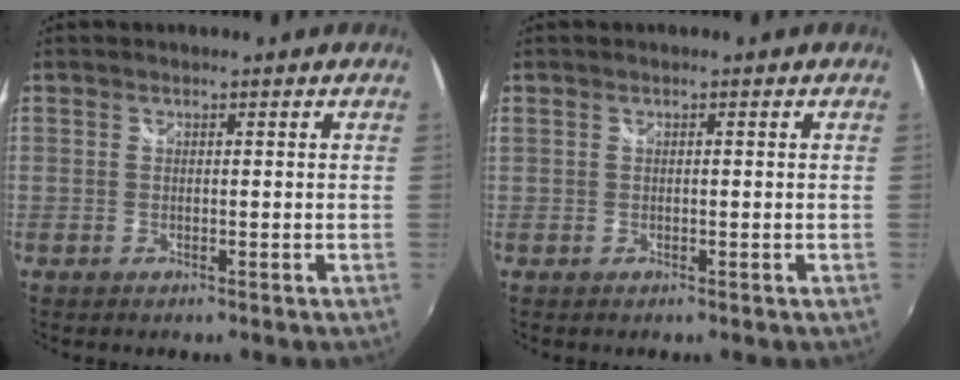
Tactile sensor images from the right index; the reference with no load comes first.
{"total": 0.5, "force": [-0.2, 0.3, 0.4], "torque": [-0.010, 0.002, -0.002]}